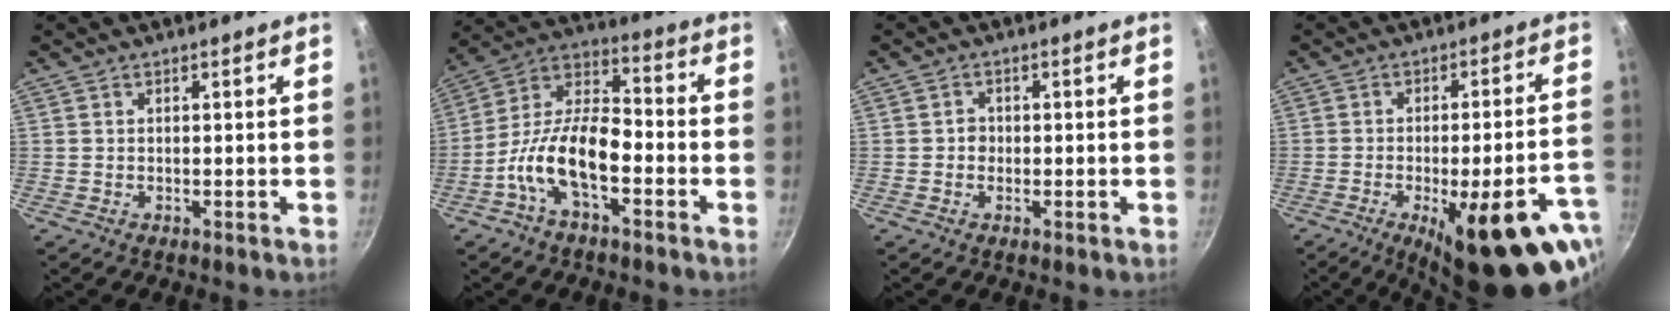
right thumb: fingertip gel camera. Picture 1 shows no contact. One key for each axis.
{"total": 14.6, "fx": -5.4, "fy": 6.9, "fz": 11.6, "tx": -0.202, "ty": 0.050, "tz": -0.119}
{"total": 1.9, "fx": -0.3, "fy": 1.7, "fz": 0.8, "tx": -0.005, "ty": 0.003, "tz": -0.008}
{"total": 23.4, "fx": -11.0, "fy": 7.4, "fz": 19.3, "tx": -0.201, "ty": 0.033, "tz": -0.142}